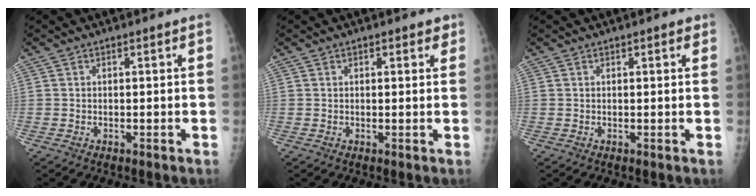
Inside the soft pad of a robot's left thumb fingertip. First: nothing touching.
{"total": 1.8, "force": [1.1, 1.0, 1.0], "torque": [0.001, -0.002, 0.009]}
{"total": 1.2, "force": [0.7, 0.5, 0.8], "torque": [-0.006, 0.000, 0.006]}